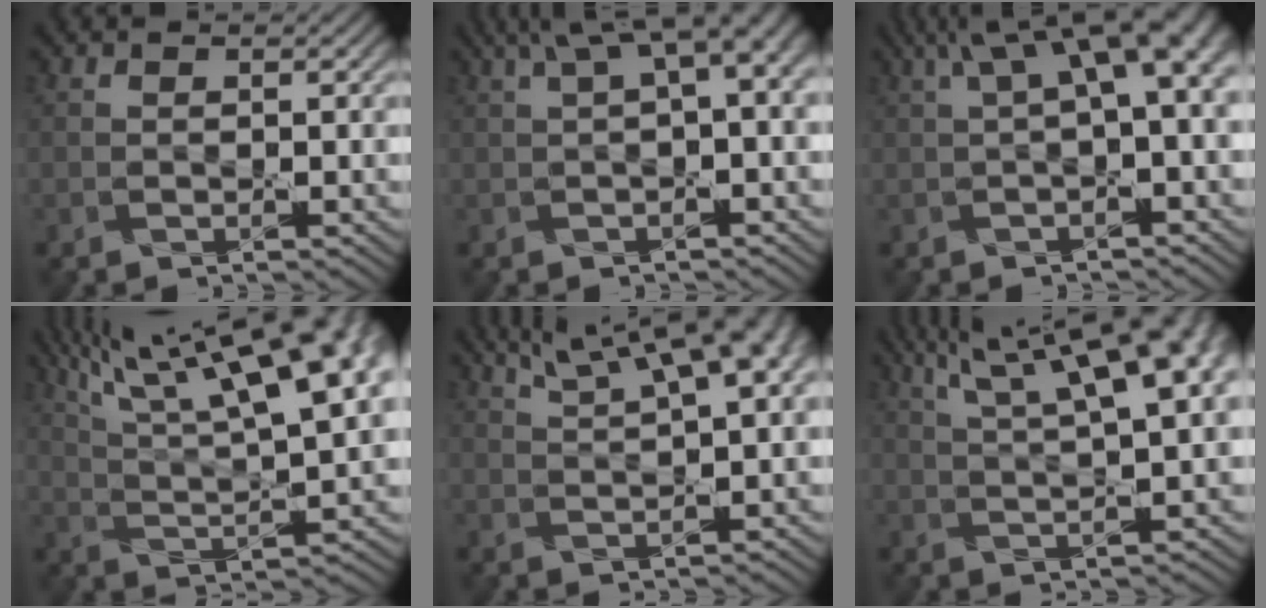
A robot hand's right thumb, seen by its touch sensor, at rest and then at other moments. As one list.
[{"total": 6.6, "force": [2.2, 1.8, 6.0], "torque": [-0.095, 0.028, 0.042]}, {"total": 8.0, "force": [2.1, 2.3, 7.3], "torque": [-0.115, 0.028, 0.036]}, {"total": 20.4, "force": [10.4, 6.6, 16.3], "torque": [-0.280, 0.048, 0.162]}, {"total": 10.7, "force": [5.8, 2.7, 8.5], "torque": [-0.135, 0.034, 0.081]}, {"total": 15.0, "force": [7.2, 4.3, 12.5], "torque": [-0.196, 0.040, 0.096]}]